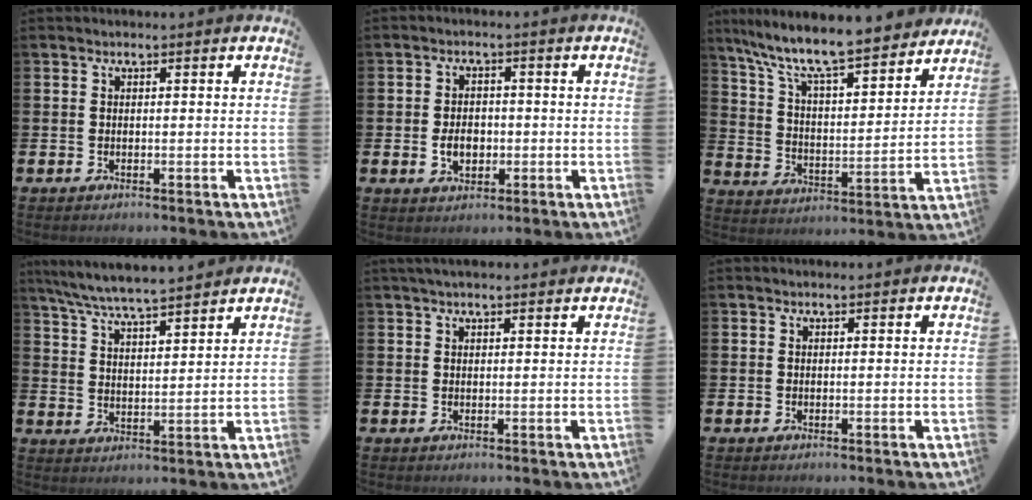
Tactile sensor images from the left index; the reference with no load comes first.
{"total": 3.5, "force": [-0.7, 2.5, 2.3], "torque": [-0.032, -0.001, -0.018]}
{"total": 10.2, "force": [9.2, 1.3, 4.0], "torque": [-0.114, -0.067, 0.156]}
{"total": 6.7, "force": [6.5, 0.1, 1.7], "torque": [-0.057, -0.036, 0.115]}
{"total": 1.9, "force": [1.7, 0.4, 0.8], "torque": [-0.014, 0.003, 0.030]}
{"total": 0.0}